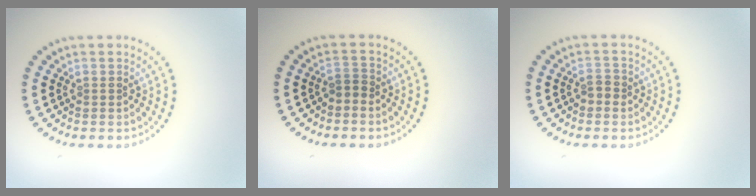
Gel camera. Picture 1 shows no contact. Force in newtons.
{"total": 1.1, "press": 0.8, "slide": 0.7}
{"total": 1.2, "press": 1.1, "slide": 0.4}